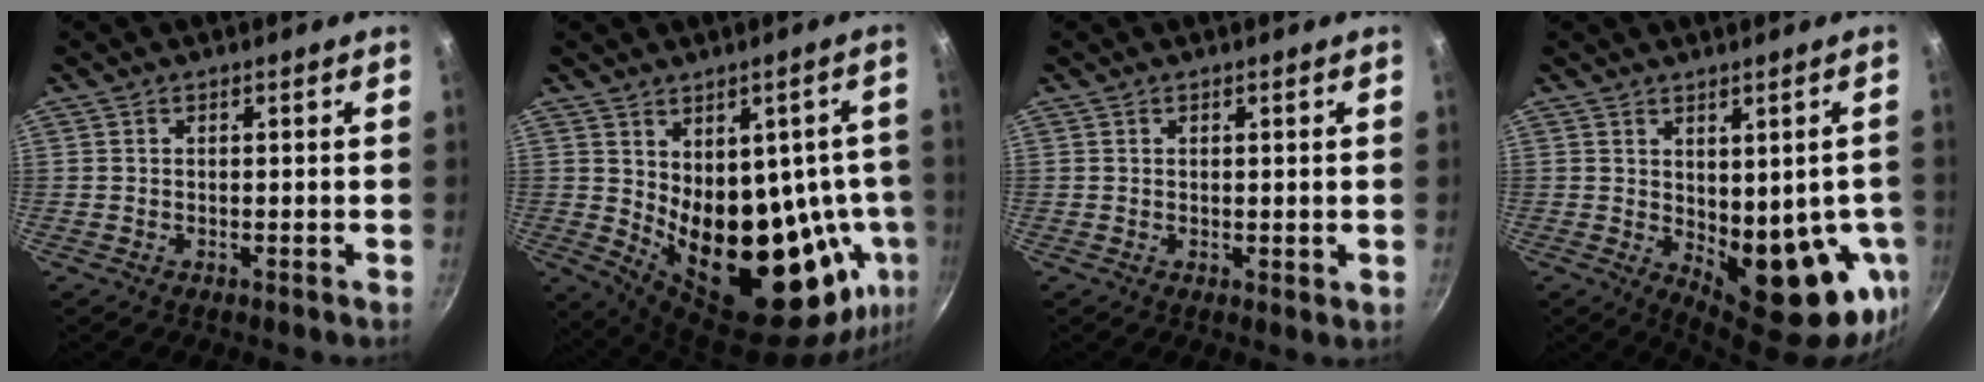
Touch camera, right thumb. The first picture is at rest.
{"total": 22.9, "force": [-1.7, 13.6, 18.4], "torque": [-0.187, -0.031, 0.010]}
{"total": 5.4, "force": [1.0, 2.6, 4.7], "torque": [-0.058, -0.016, 0.017]}
{"total": 14.7, "force": [-1.5, 7.1, 12.8], "torque": [-0.127, -0.022, -0.002]}